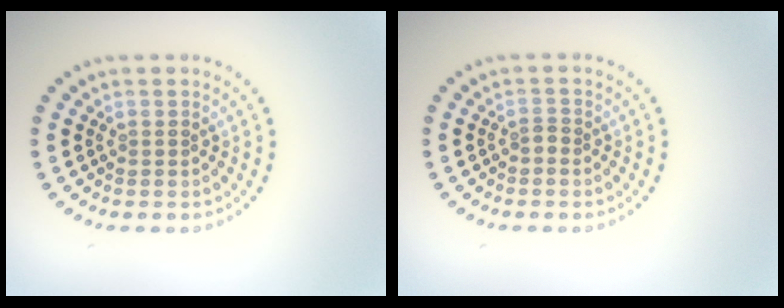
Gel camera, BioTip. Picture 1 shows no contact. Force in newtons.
{"total": 0.9, "press": 0.6, "slide": 0.7}